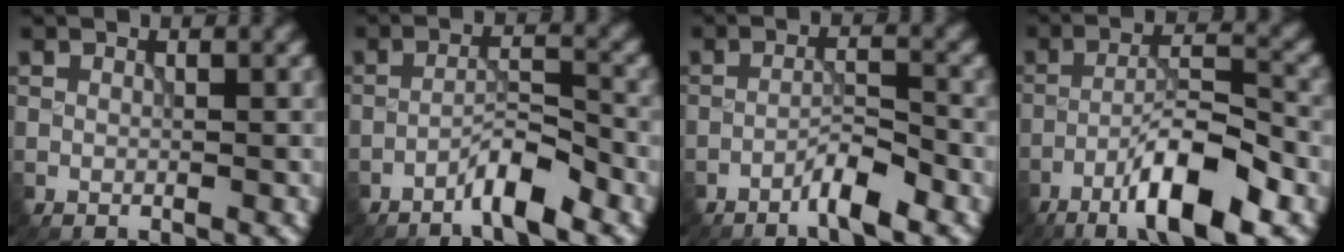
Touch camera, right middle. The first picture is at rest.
{"total": 3.5, "force": [-2.7, 0.3, 2.2], "torque": [-0.038, 0.012, -0.054]}
{"total": 3.0, "force": [-2.3, 0.3, 2.0], "torque": [-0.036, 0.010, -0.045]}
{"total": 8.0, "force": [-4.6, 1.5, 6.4], "torque": [-0.109, 0.012, -0.084]}